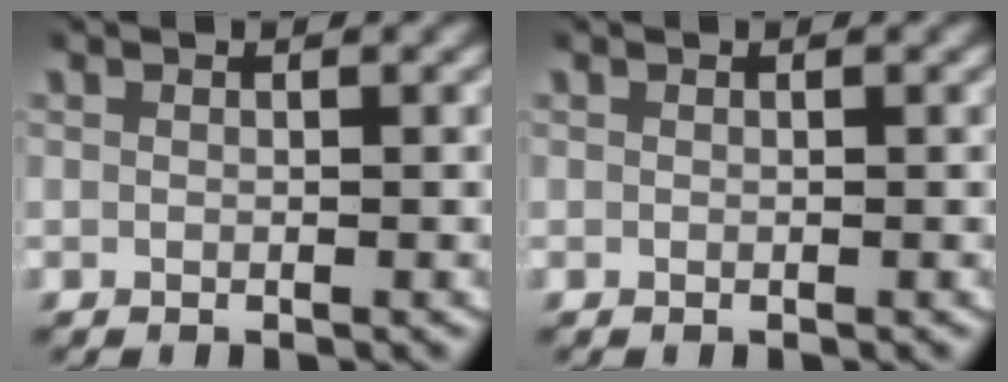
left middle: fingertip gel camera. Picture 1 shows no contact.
{"total": 0.0}